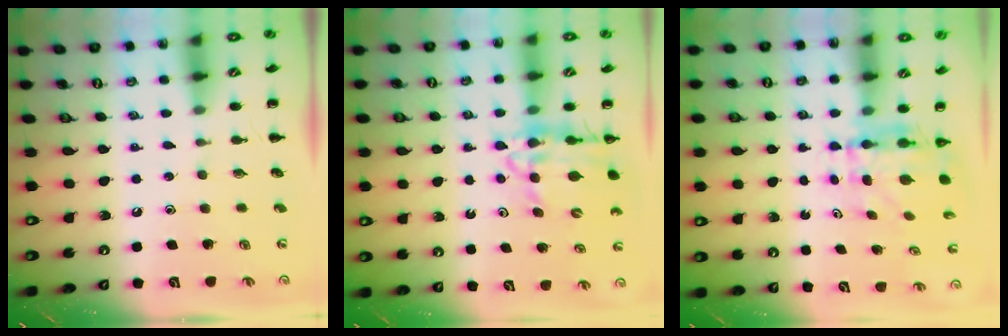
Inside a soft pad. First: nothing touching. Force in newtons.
{"total": 13.5, "press": 12.9, "slide": 3.9}
{"total": 5.9, "press": 5.8, "slide": 0.8}